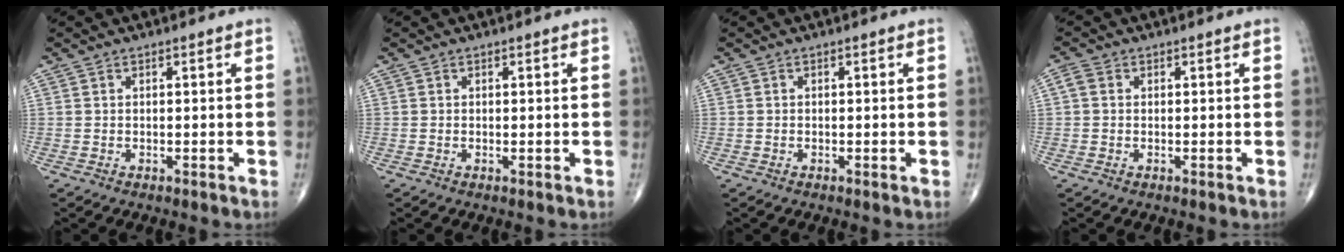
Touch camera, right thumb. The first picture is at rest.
{"total": 0.0}
{"total": 0.0}
{"total": 1.8, "force": [0.2, 1.4, 1.0], "torque": [-0.020, 0.007, 0.000]}